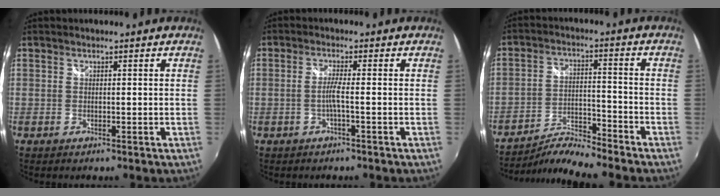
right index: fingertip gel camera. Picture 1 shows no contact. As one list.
[{"total": 2.5, "force": [-0.9, -0.6, 2.2], "torque": [-0.044, -0.002, -0.019]}, {"total": 8.1, "force": [-7.9, -0.9, 1.3], "torque": [-0.036, 0.012, -0.149]}]